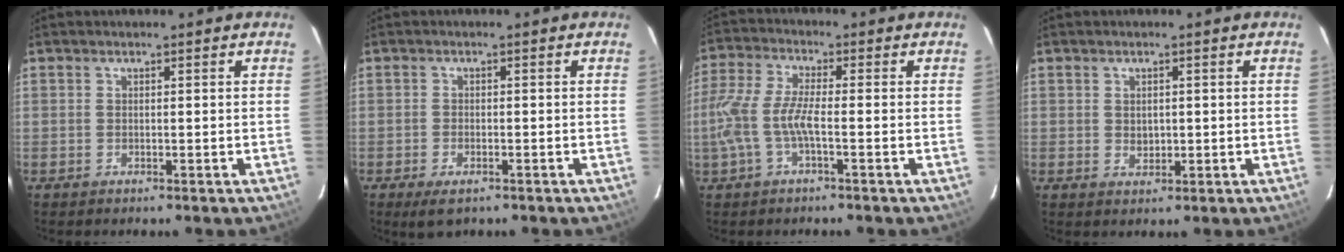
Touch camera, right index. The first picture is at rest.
{"total": 3.9, "force": [-2.6, 1.8, 2.4], "torque": [-0.055, -0.015, -0.045]}
{"total": 8.5, "force": [-2.2, 1.8, 8.1], "torque": [-0.182, -0.001, -0.039]}
{"total": 2.0, "force": [0.2, 1.7, 1.1], "torque": [-0.013, 0.000, 0.007]}